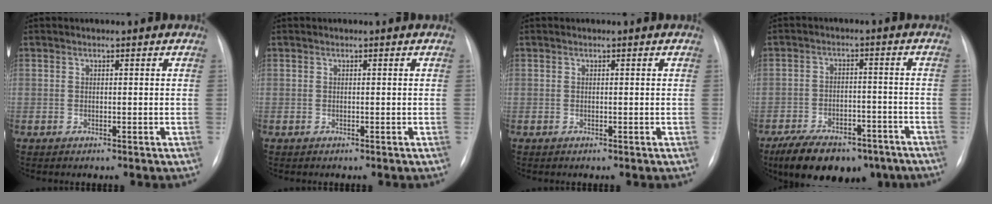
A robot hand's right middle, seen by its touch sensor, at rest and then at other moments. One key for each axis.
{"total": 0.0}
{"total": 0.0}
{"total": 15.2, "fx": -10.9, "fy": 7.1, "fz": 7.9, "tx": -0.135, "ty": 0.001, "tz": -0.160}